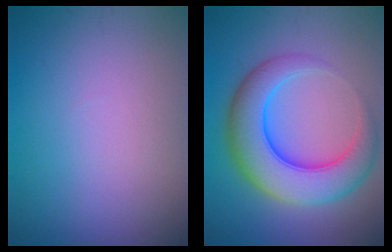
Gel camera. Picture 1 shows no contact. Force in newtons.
{"total": 8.7, "press": 8.7, "slide": 0.3}